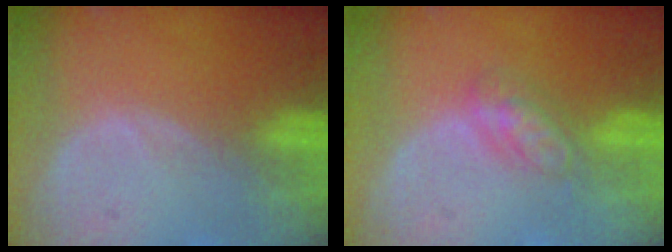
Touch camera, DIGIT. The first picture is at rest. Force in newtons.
{"total": 4.8, "press": 4.2, "slide": 2.2}